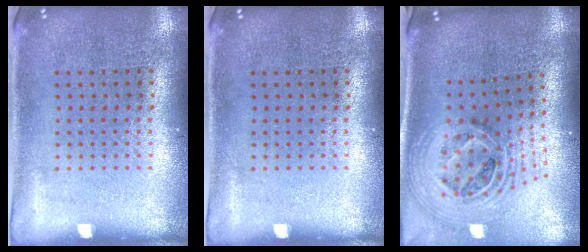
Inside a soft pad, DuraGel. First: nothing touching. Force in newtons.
{"total": 0.0}
{"total": 2.7, "press": 1.9, "slide": 1.9}